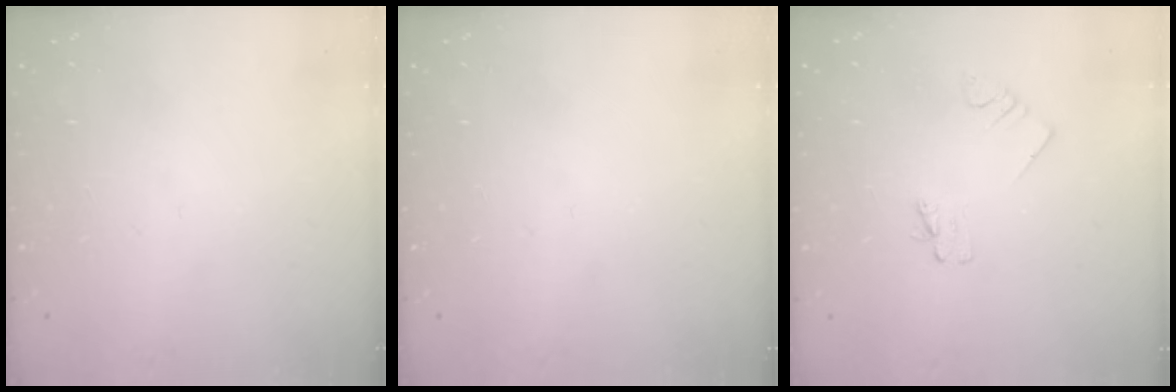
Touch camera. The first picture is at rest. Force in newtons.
{"total": 0.0}
{"total": 2.4, "press": 2.4, "slide": 0.3}